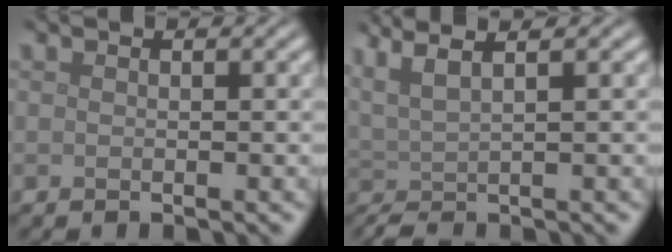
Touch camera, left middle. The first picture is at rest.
{"total": 4.4, "force": [2.2, 1.2, 3.6], "torque": [-0.060, 0.013, 0.036]}